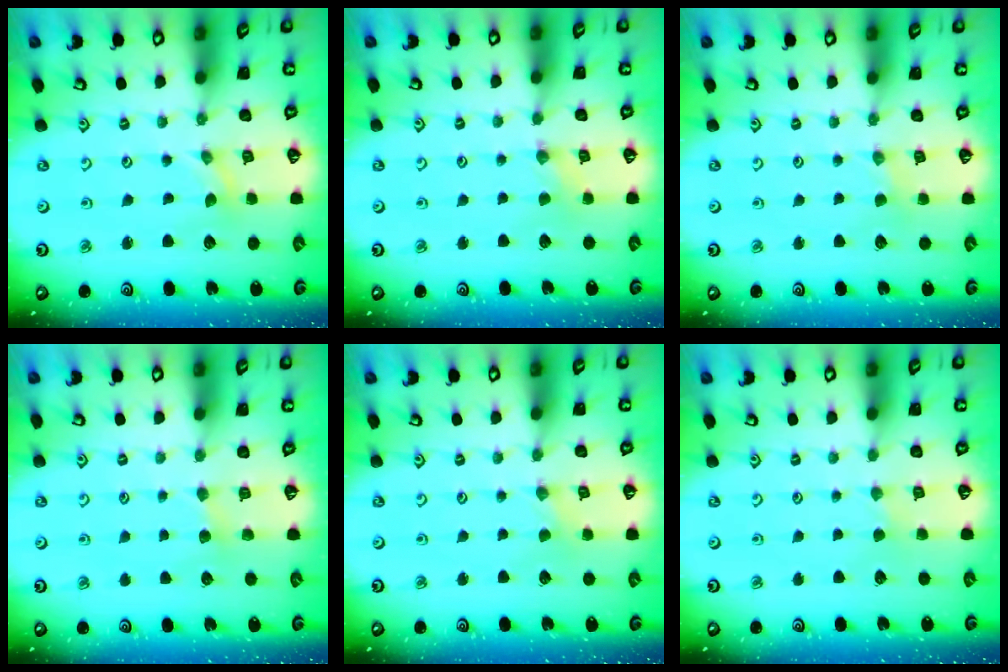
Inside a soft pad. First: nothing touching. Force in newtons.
{"total": 1.3, "press": 1.3, "slide": 0.2}
{"total": 1.2, "press": 1.2, "slide": 0.2}
{"total": 2.9, "press": 2.9, "slide": 0.4}
{"total": 0.0}
{"total": 1.2, "press": 1.1, "slide": 0.3}